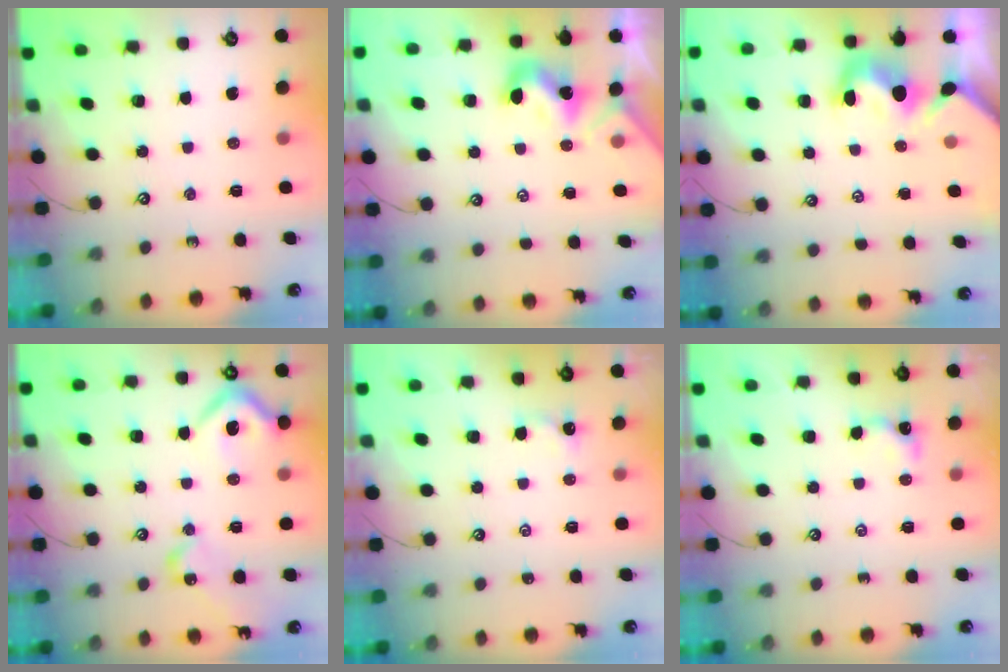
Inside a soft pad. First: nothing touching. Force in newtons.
{"total": 1.8, "press": 1.8, "slide": 0.4}
{"total": 1.5, "press": 1.2, "slide": 0.9}
{"total": 13.7, "press": 13.7, "slide": 1.2}
{"total": 0.7, "press": 0.7, "slide": 0.2}
{"total": 1.4, "press": 1.4, "slide": 0.3}